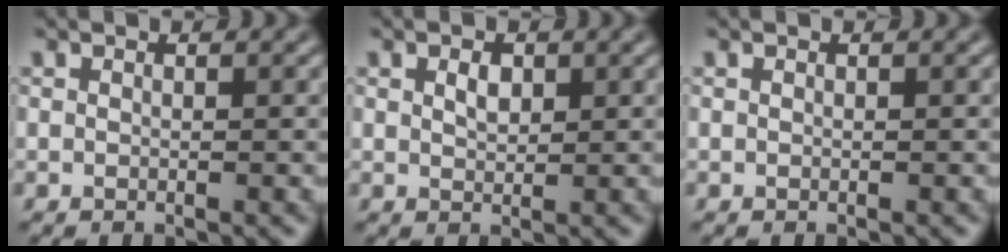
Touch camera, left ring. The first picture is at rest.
{"total": 1.4, "force": [0.6, 0.9, 0.9], "torque": [-0.016, 0.001, 0.012]}
{"total": 0.0}